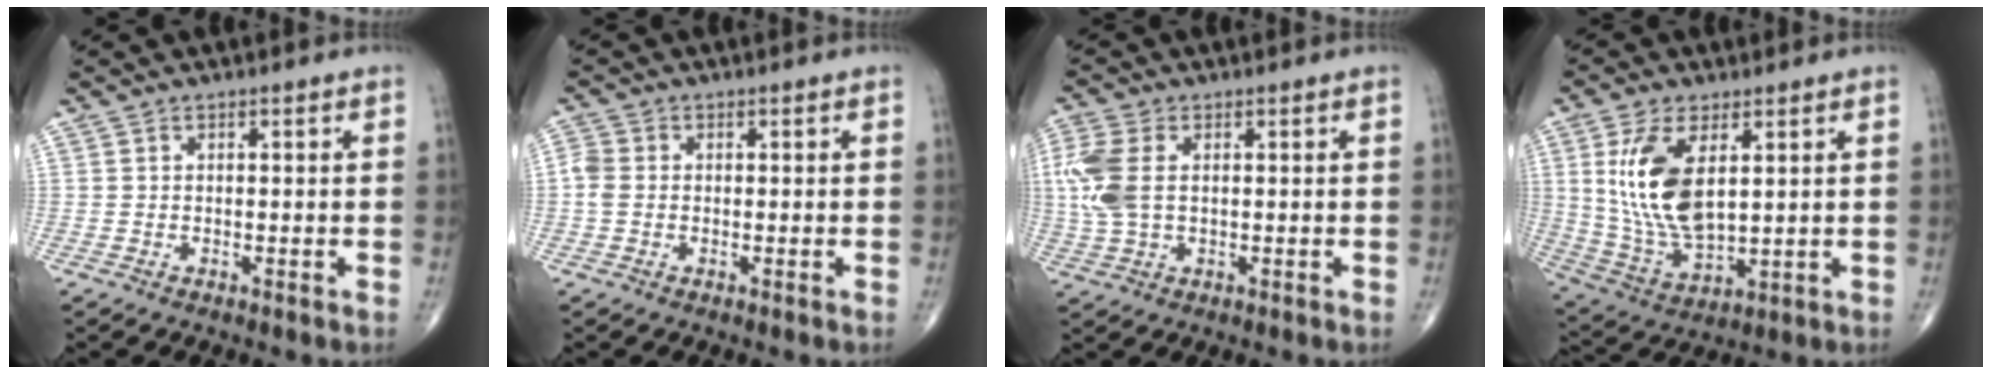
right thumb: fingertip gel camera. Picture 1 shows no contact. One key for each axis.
{"total": 2.9, "fx": -0.2, "fy": 2.3, "fz": 1.7, "tx": -0.044, "ty": 0.007, "tz": -0.010}
{"total": 8.6, "fx": 1.1, "fy": 5.2, "fz": 6.8, "tx": -0.182, "ty": 0.008, "tz": 0.025}
{"total": 14.6, "fx": 3.8, "fy": 7.2, "fz": 12.2, "tx": -0.242, "ty": -0.022, "tz": 0.086}